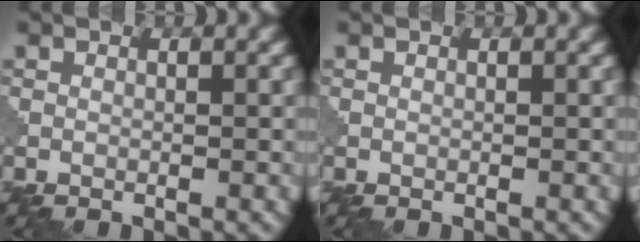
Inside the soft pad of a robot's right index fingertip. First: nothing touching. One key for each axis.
{"total": 0.0}